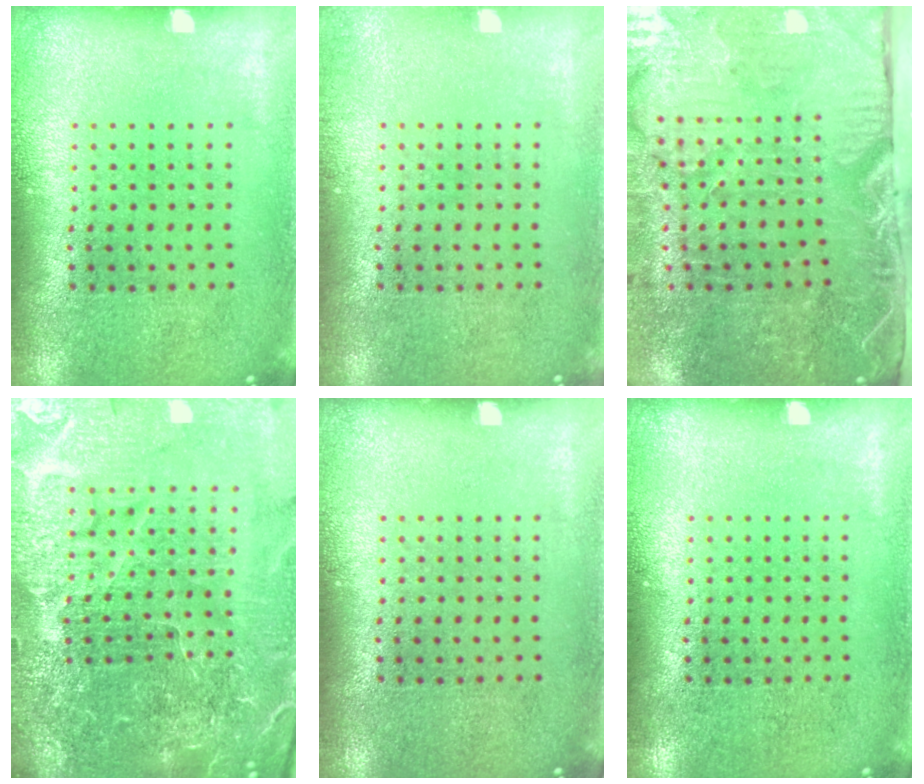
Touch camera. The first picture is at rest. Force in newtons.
{"total": 0.6, "press": 0.6, "slide": 0.1}
{"total": 5.4, "press": 4.4, "slide": 3.0}
{"total": 6.4, "press": 5.7, "slide": 2.9}
{"total": 0.0}
{"total": 0.0}